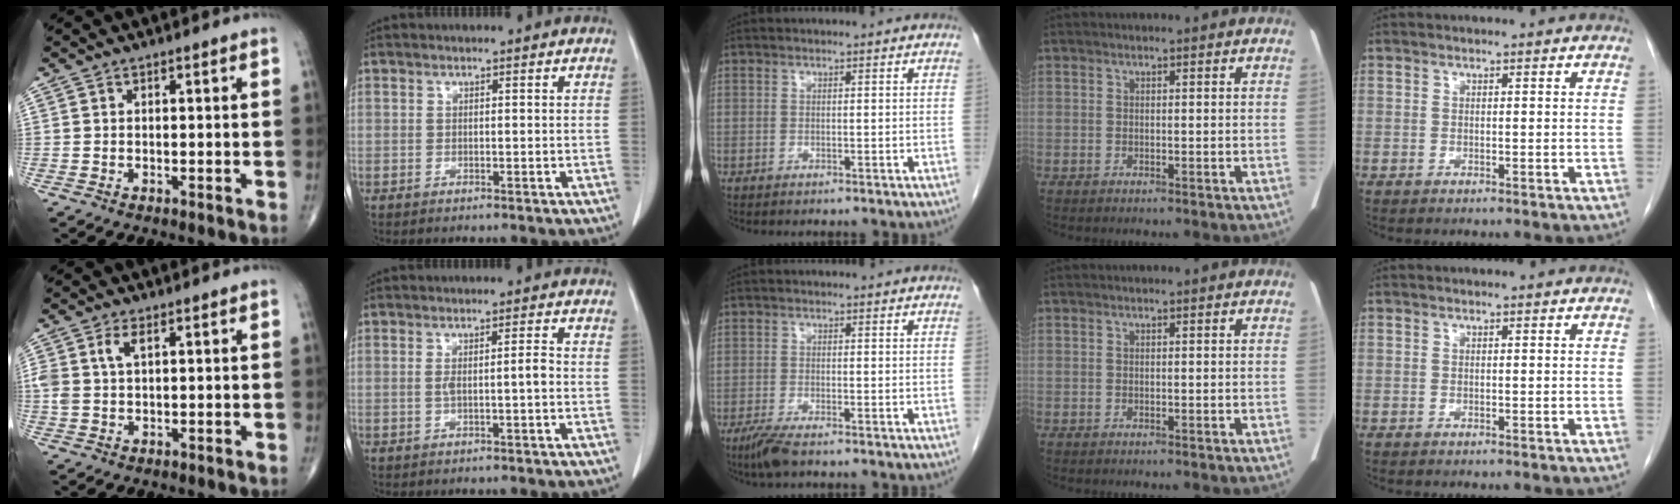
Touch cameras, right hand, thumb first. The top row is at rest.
{"thumb": {"total": 3.9, "force": [1.4, 2.0, 3.0], "torque": [-0.073, 0.007, 0.029]}, "index": {"total": 2.7, "force": [-0.4, 0.0, 2.6], "torque": [-0.048, 0.006, -0.004]}, "middle": {"total": 3.3, "force": [-2.4, 0.4, 2.2], "torque": [-0.048, -0.009, -0.048]}}